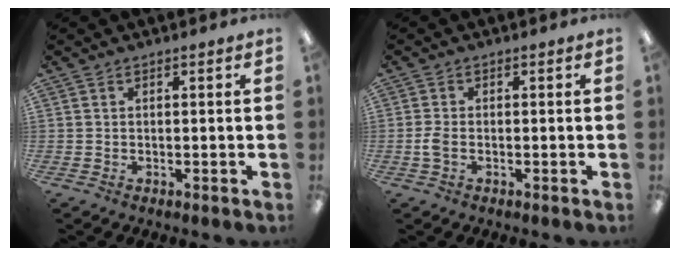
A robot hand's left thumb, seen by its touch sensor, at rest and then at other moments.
{"total": 2.7, "force": [-0.5, 1.5, 2.2], "torque": [-0.044, 0.002, -0.009]}